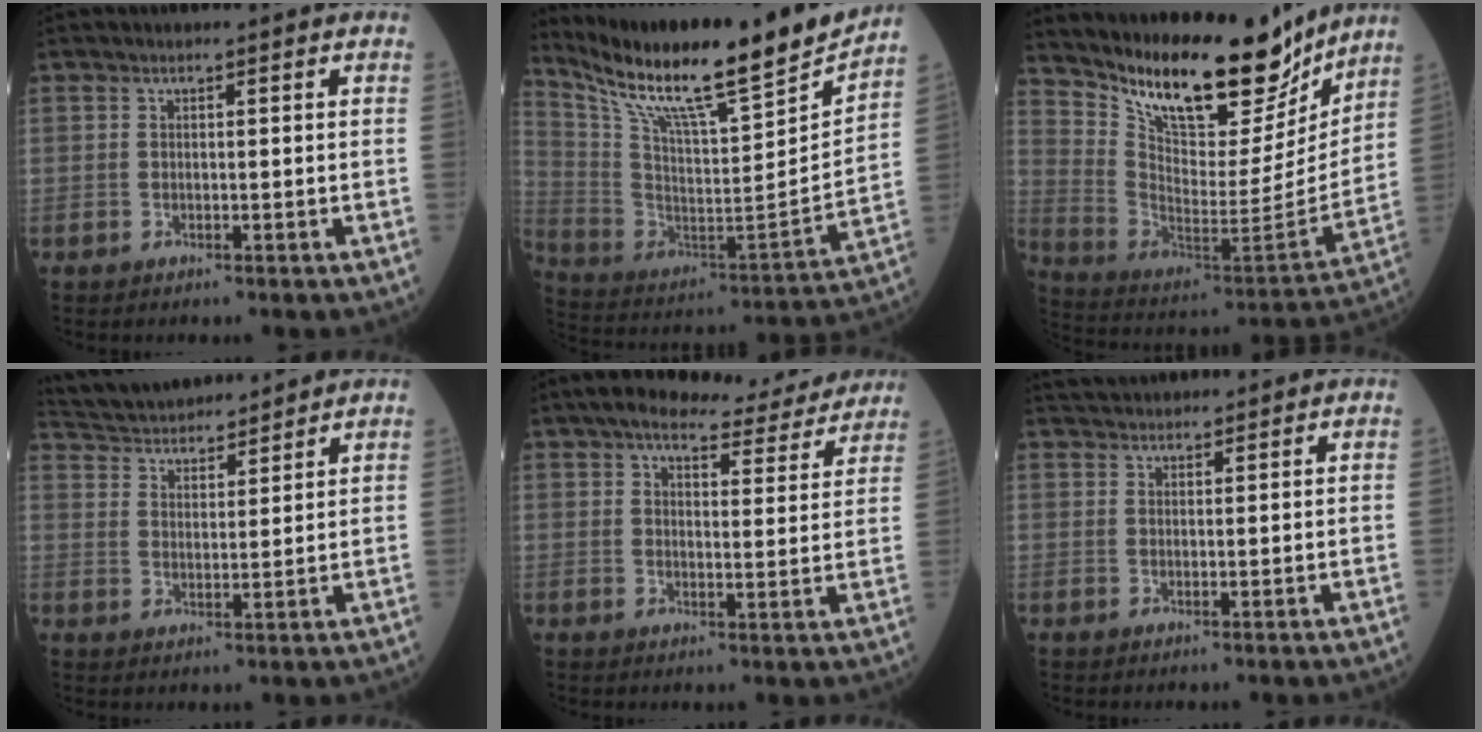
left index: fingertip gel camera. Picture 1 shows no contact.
{"total": 24.3, "force": [20.6, 0.9, 12.9], "torque": [-0.239, -0.044, 0.333]}
{"total": 20.6, "force": [17.1, 6.0, 9.8], "torque": [-0.178, -0.036, 0.278]}
{"total": 14.1, "force": [13.3, 2.2, 4.1], "torque": [-0.081, 0.028, 0.220]}
{"total": 12.7, "force": [11.4, 2.6, 4.9], "torque": [-0.059, 0.001, 0.137]}
{"total": 5.1, "force": [4.9, 0.6, 1.2], "torque": [-0.021, 0.033, 0.082]}